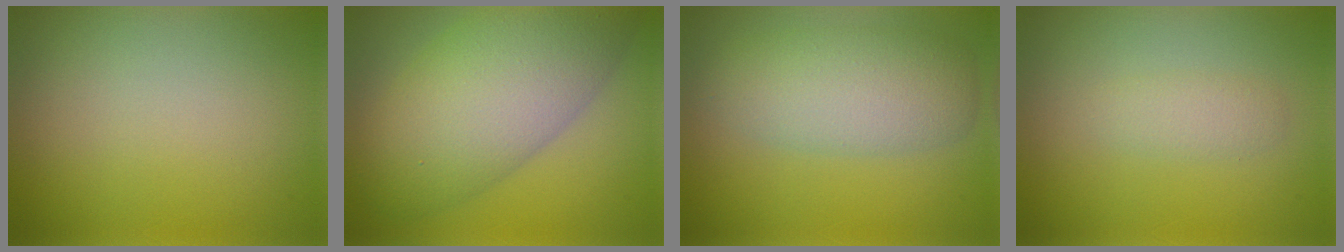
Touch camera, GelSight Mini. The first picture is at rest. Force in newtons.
{"total": 9.8, "press": 9.8, "slide": 0.4}
{"total": 5.5, "press": 5.5, "slide": 0.5}
{"total": 1.5, "press": 1.5, "slide": 0.0}